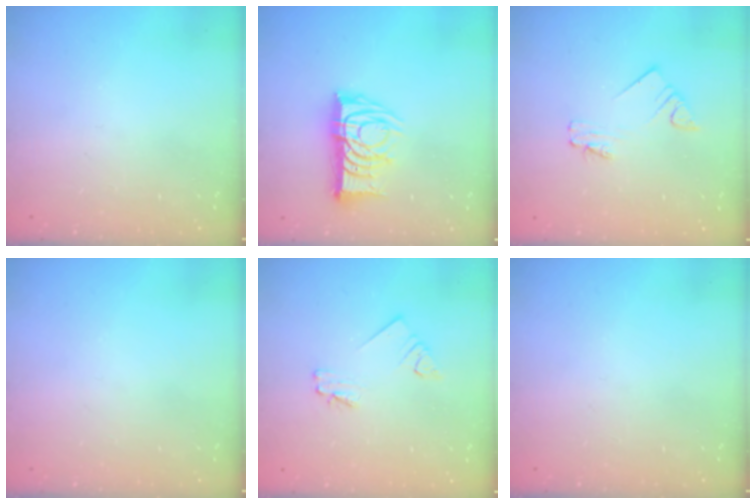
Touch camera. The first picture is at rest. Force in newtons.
{"total": 14.2, "press": 14.2, "slide": 0.3}
{"total": 2.1, "press": 2.1, "slide": 0.0}
{"total": 0.0}
{"total": 1.7, "press": 1.7, "slide": 0.1}
{"total": 0.0}